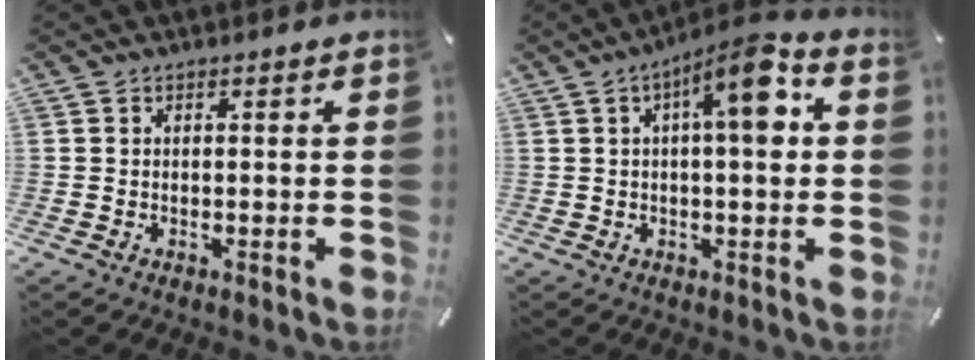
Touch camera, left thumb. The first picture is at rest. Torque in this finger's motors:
{"motor_torque": [1.57, 2.54, 0.99, -0.95, 0.37]}